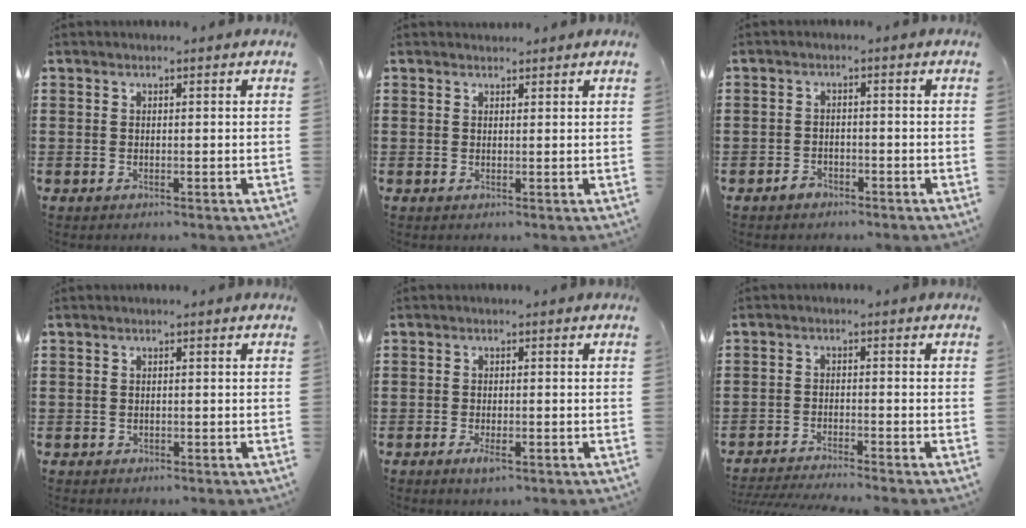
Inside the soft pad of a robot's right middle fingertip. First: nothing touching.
{"total": 1.1, "force": [1.1, 0.4, -0.1], "torque": [0.007, -0.002, 0.019]}
{"total": 1.6, "force": [-1.4, 0.8, 0.4], "torque": [-0.013, 0.000, -0.029]}
{"total": 0.0}
{"total": 2.0, "force": [-0.9, 0.6, 1.6], "torque": [-0.038, -0.006, -0.018]}
{"total": 2.5, "force": [-2.4, -0.4, 0.6], "torque": [-0.011, -0.001, -0.049]}